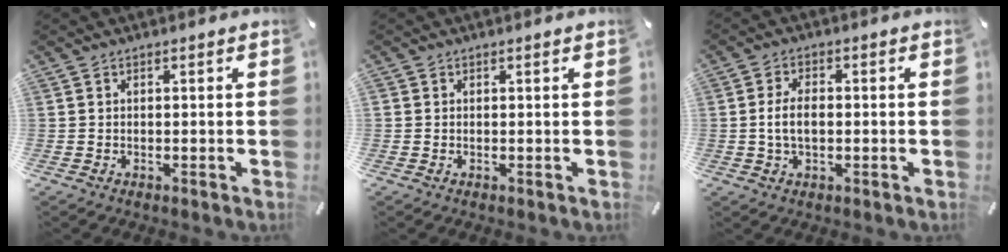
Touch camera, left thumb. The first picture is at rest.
{"total": 0.0}
{"total": 5.2, "force": [-0.3, 2.9, 4.3], "torque": [-0.093, 0.003, -0.009]}